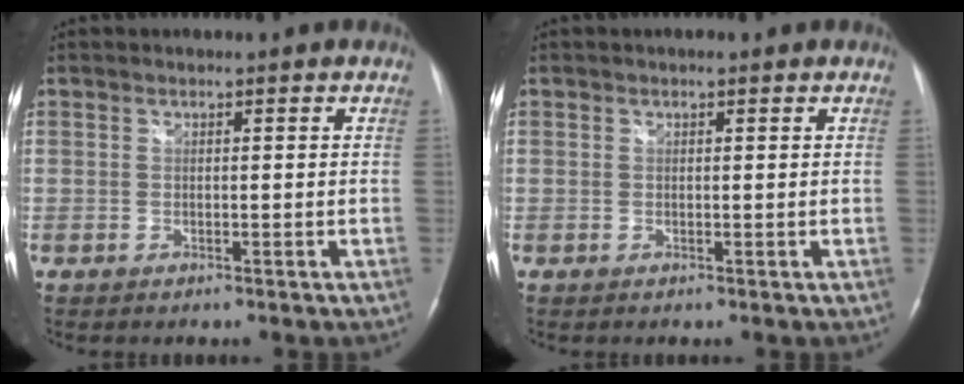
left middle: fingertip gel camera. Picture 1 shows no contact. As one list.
[{"total": 0.7, "force": [0.5, 0.2, 0.5], "torque": [-0.009, 0.006, 0.007]}]